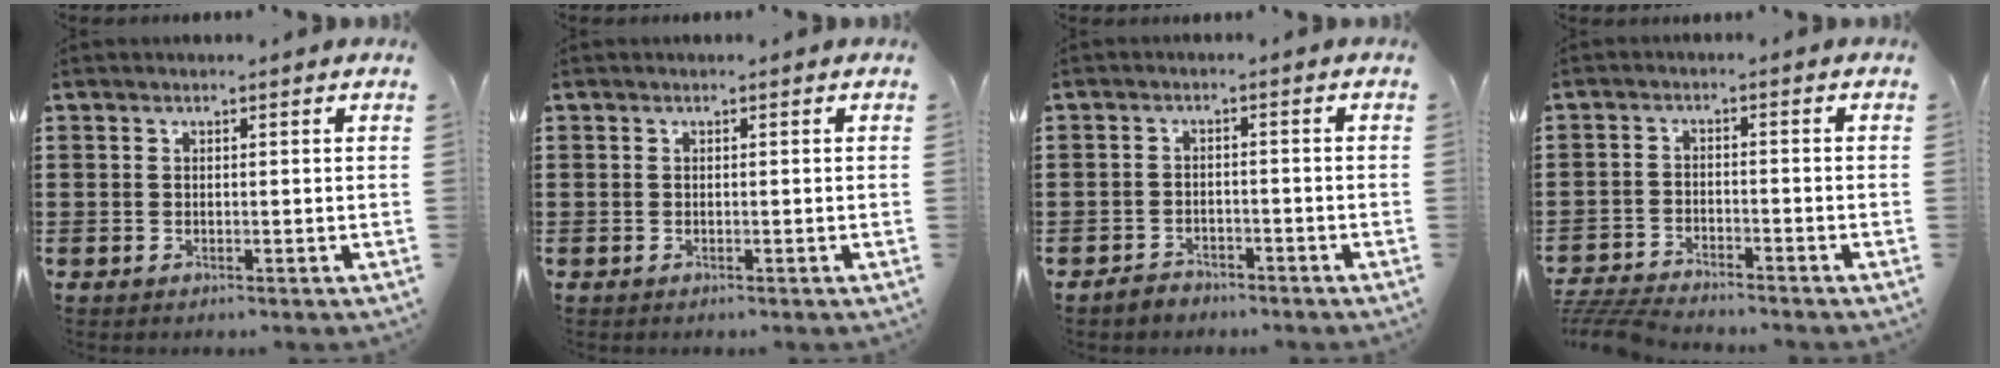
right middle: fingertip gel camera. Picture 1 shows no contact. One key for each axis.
{"total": 0.0}
{"total": 1.9, "fx": -1.7, "fy": 0.7, "fz": 0.0, "tx": -0.006, "ty": 0.003, "tz": -0.038}
{"total": 5.0, "fx": -4.8, "fy": 0.3, "fz": 1.1, "tx": -0.033, "ty": -0.003, "tz": -0.101}